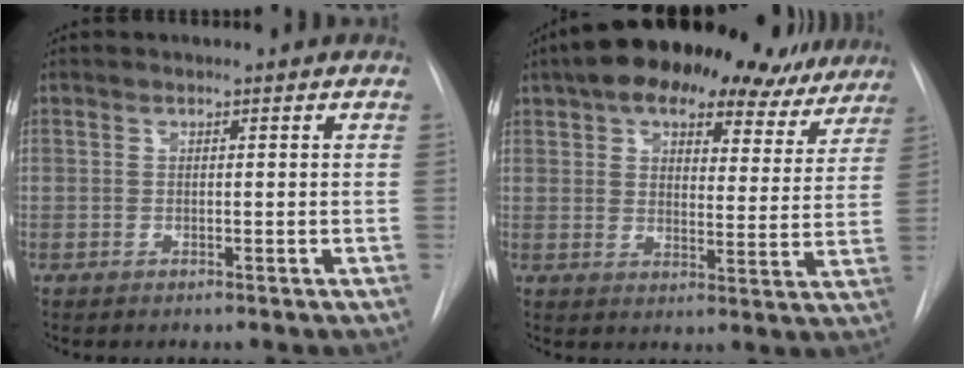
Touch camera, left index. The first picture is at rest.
{"total": 23.9, "force": [18.6, 9.9, 11.4], "torque": [-0.188, 0.033, 0.238]}